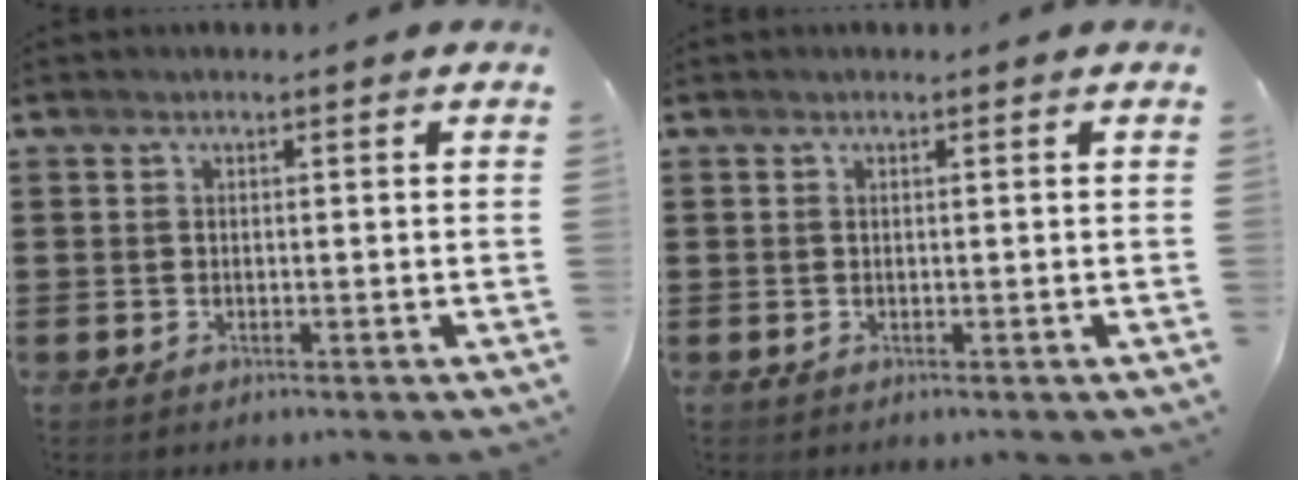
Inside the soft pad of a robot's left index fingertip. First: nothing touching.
{"total": 0.0}